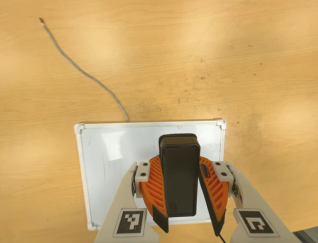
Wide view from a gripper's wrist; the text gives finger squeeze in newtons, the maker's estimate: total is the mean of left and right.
{"total": 8.7, "left": 9.1, "right": 8.4}